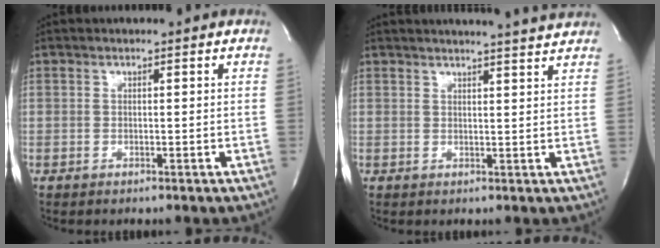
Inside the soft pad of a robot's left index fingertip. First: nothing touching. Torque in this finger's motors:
{"motor_torque": [0.86, -1.02, 0.31, 0.07]}